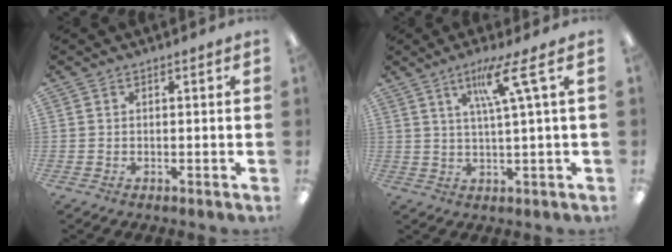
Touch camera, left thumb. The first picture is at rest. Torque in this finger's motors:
{"motor_torque": [0.07, -0.09, 0.82, -0.35, 0.21]}